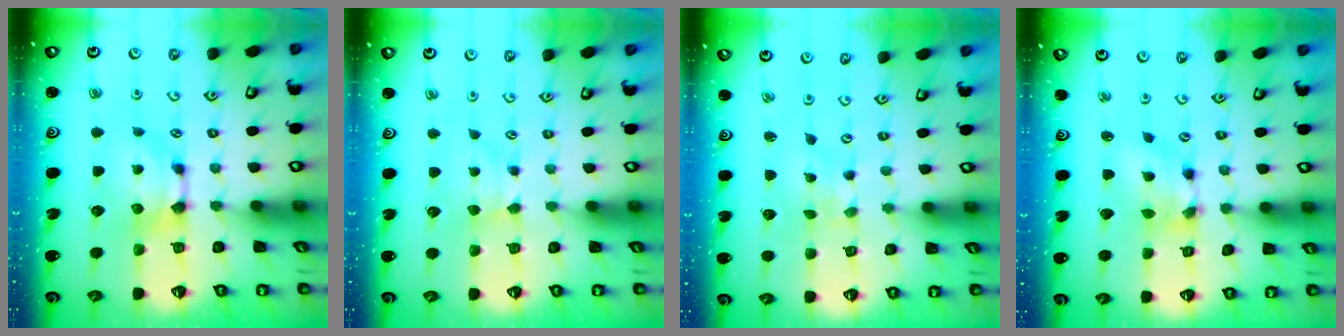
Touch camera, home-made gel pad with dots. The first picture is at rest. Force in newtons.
{"total": 1.7, "press": 1.6, "slide": 0.5}
{"total": 6.9, "press": 6.9, "slide": 0.4}
{"total": 3.4, "press": 2.9, "slide": 1.8}